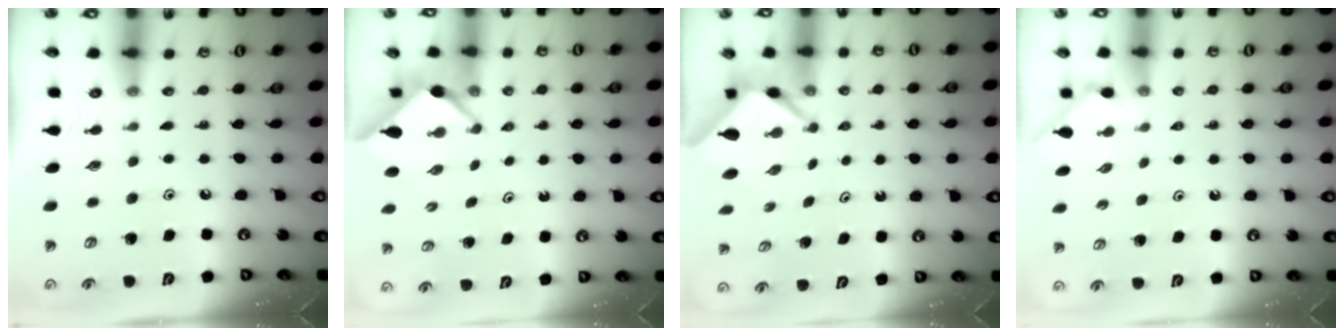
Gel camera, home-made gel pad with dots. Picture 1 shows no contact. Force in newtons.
{"total": 2.4, "press": 2.4, "slide": 0.3}
{"total": 2.7, "press": 2.7, "slide": 0.1}
{"total": 1.0, "press": 0.9, "slide": 0.3}